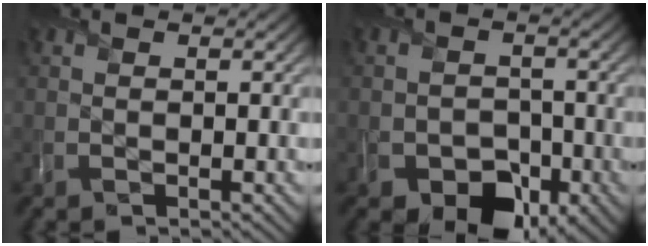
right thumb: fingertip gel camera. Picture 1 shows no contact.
{"total": 6.8, "force": [-3.5, 4.8, 3.4], "torque": [-0.047, -0.006, -0.054]}